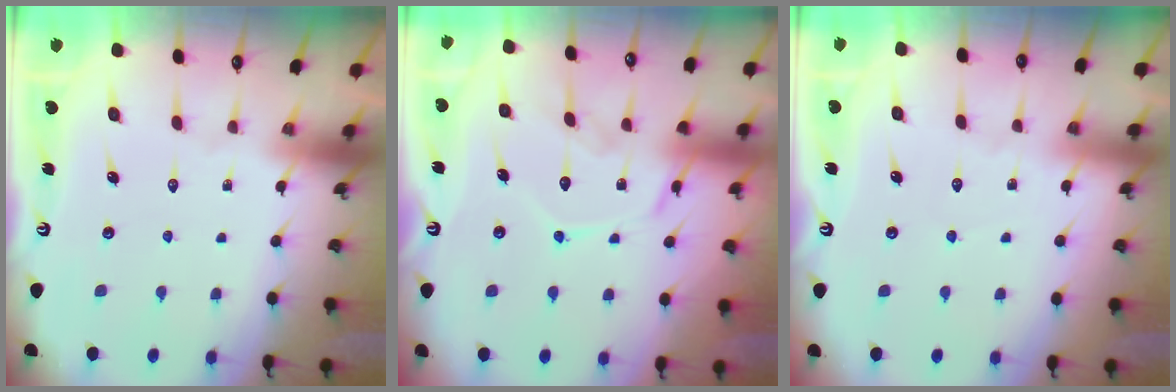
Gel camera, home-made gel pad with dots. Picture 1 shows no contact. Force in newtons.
{"total": 11.7, "press": 11.6, "slide": 0.7}
{"total": 2.9, "press": 2.9, "slide": 0.4}